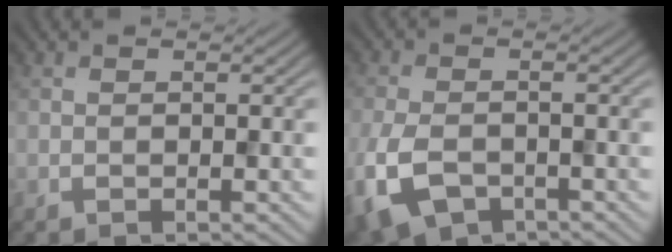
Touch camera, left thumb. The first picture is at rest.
{"total": 7.8, "force": [-4.0, 4.3, 5.2], "torque": [-0.130, -0.019, -0.078]}